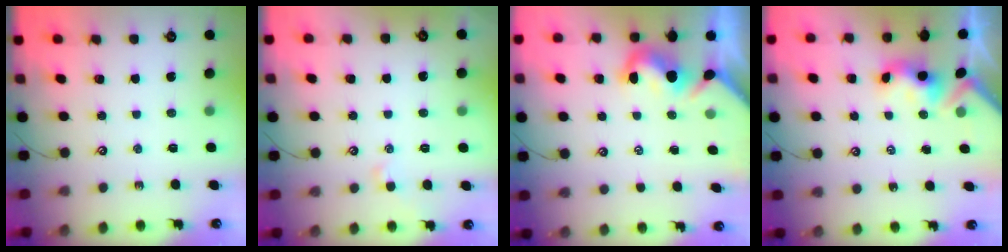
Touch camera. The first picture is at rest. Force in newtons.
{"total": 0.7, "press": 0.6, "slide": 0.4}
{"total": 1.7, "press": 1.7, "slide": 0.4}
{"total": 3.3, "press": 3.3, "slide": 0.4}